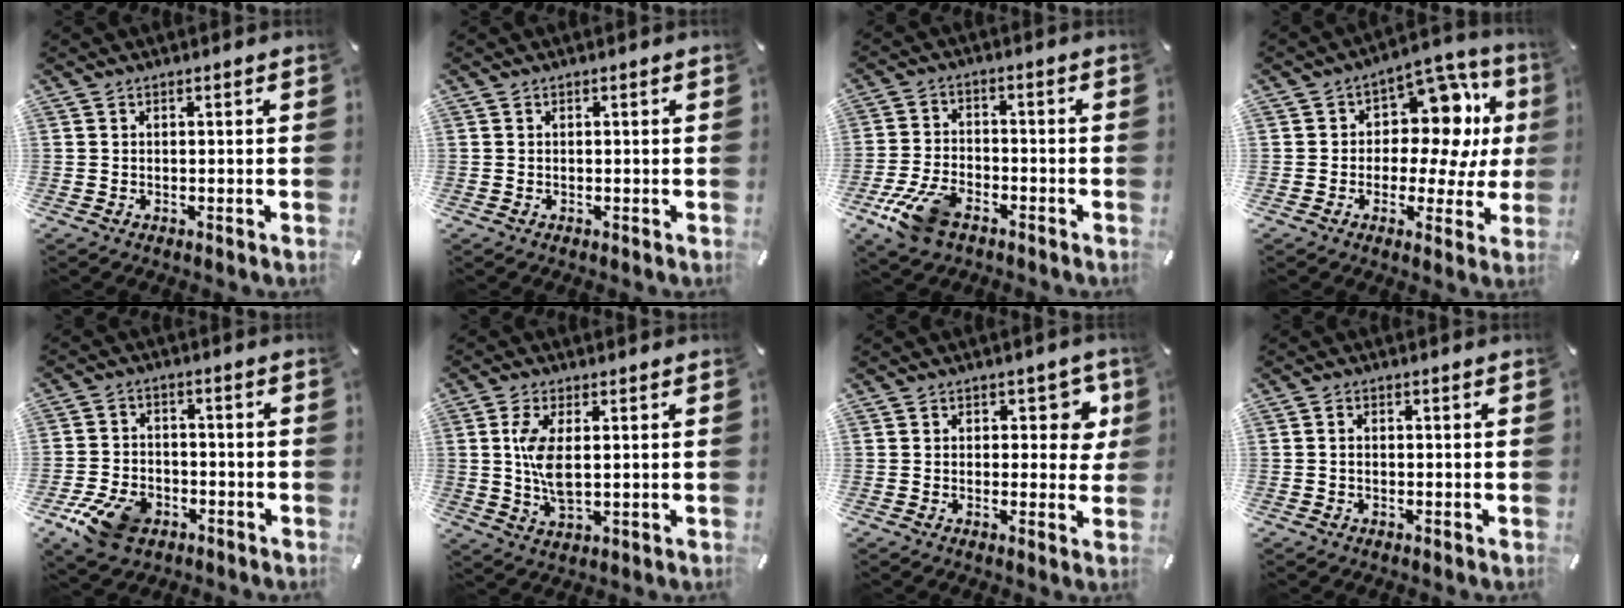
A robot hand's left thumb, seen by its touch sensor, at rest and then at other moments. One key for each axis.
{"total": 0.0}
{"total": 9.7, "fx": -5.9, "fy": 5.1, "fz": 5.8, "tx": -0.125, "ty": 0.023, "tz": -0.109}
{"total": 14.1, "fx": 3.7, "fy": 9.3, "fz": 9.9, "tx": -0.141, "ty": -0.032, "tz": 0.064}
{"total": 9.5, "fx": -5.1, "fy": 6.2, "fz": 5.0, "tx": -0.108, "ty": 0.024, "tz": -0.092}
{"total": 7.7, "fx": 1.0, "fy": 3.4, "fz": 6.8, "tx": -0.150, "ty": -0.007, "tz": 0.011}
{"total": 6.2, "fx": 2.2, "fy": 4.1, "fz": 4.1, "tx": -0.032, "ty": -0.006, "tz": 0.029}
{"total": 1.1, "fx": -0.2, "fy": 0.7, "fz": 0.8, "tx": -0.017, "ty": 0.003, "tz": -0.005}